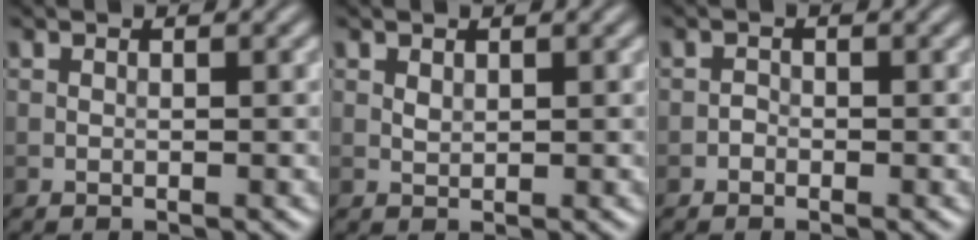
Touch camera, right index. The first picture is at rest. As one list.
[{"total": 0.7, "force": [0.4, 0.4, 0.5], "torque": [-0.013, -0.001, 0.010]}, {"total": 0.6, "force": [-0.4, 0.5, 0.1], "torque": [0.002, 0.000, -0.009]}]